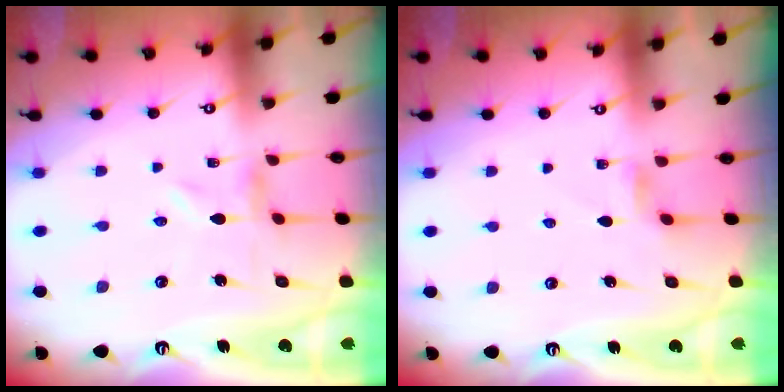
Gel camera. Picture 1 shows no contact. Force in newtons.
{"total": 2.5, "press": 2.5, "slide": 0.4}